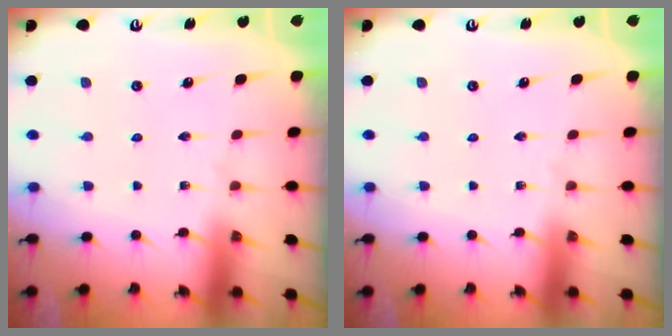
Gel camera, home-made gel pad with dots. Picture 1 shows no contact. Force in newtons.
{"total": 0.0}